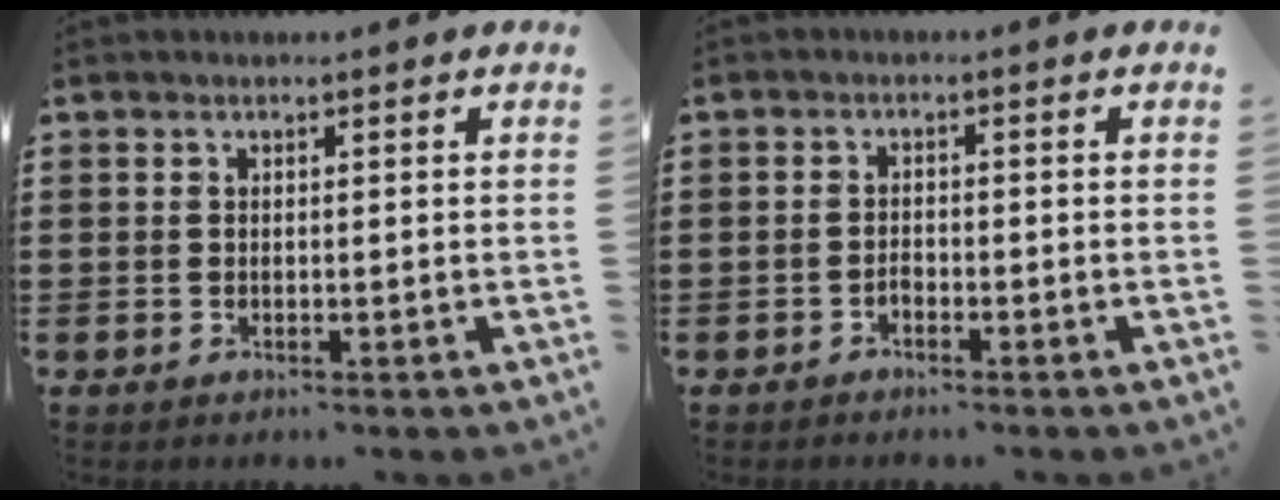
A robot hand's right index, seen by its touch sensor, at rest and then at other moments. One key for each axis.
{"total": 1.1, "fx": -0.9, "fy": 0.4, "fz": 0.4, "tx": -0.012, "ty": -0.003, "tz": -0.017}